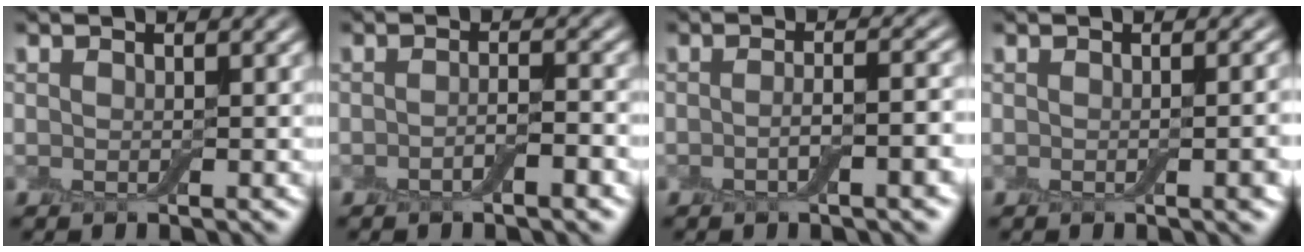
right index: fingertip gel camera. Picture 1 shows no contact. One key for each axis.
{"total": 2.1, "fx": -1.0, "fy": 0.5, "fz": 1.8, "tx": -0.029, "ty": 0.004, "tz": -0.018}
{"total": 3.7, "fx": -1.0, "fy": 1.1, "fz": 3.4, "tx": -0.041, "ty": 0.008, "tz": -0.018}
{"total": 3.0, "fx": -0.4, "fy": 0.9, "fz": 2.8, "tx": -0.024, "ty": 0.002, "tz": -0.002}